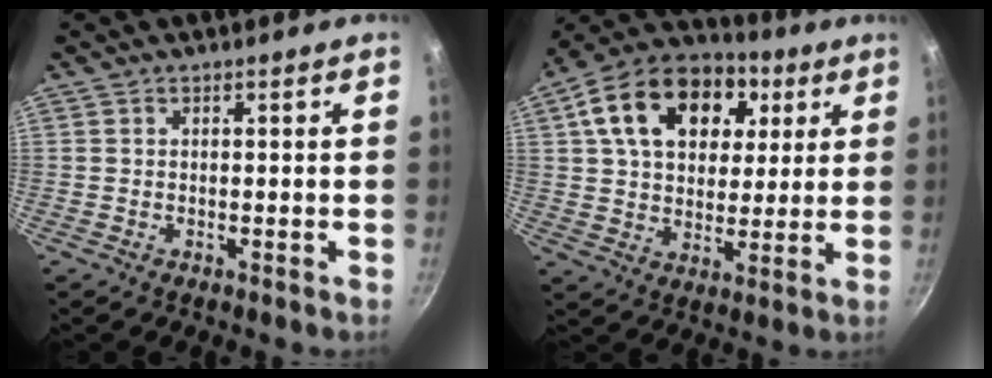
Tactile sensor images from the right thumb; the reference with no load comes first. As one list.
[{"total": 20.7, "force": [7.1, 14.1, 13.3], "torque": [-0.212, 0.011, 0.110]}]